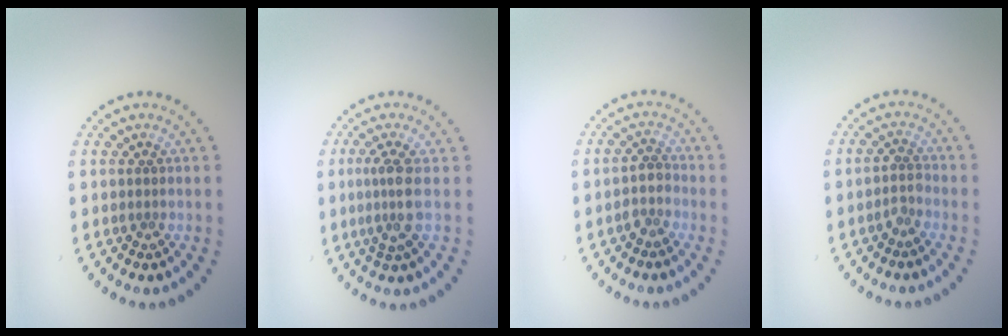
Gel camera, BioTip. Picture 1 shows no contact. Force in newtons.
{"total": 2.6, "press": 2.0, "slide": 1.8}
{"total": 2.0, "press": 1.5, "slide": 1.3}
{"total": 1.3, "press": 1.0, "slide": 0.8}